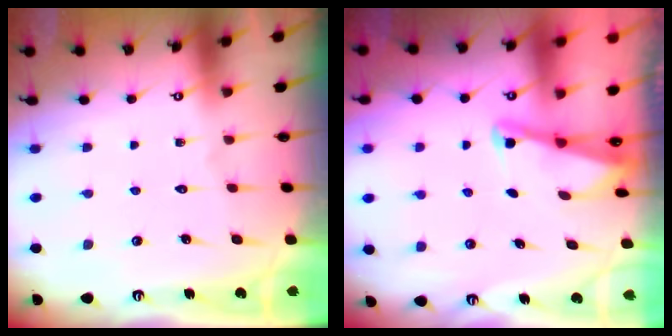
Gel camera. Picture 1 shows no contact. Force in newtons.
{"total": 2.0, "press": 2.0, "slide": 0.3}